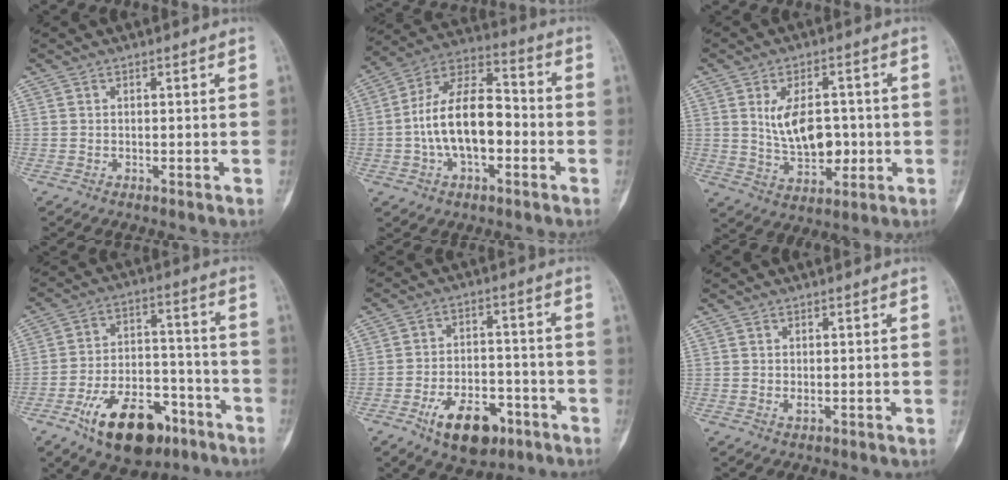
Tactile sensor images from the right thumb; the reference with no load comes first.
{"total": 16.3, "force": [-2.5, 8.9, 13.4], "torque": [-0.230, 0.043, -0.050]}
{"total": 10.9, "force": [0.7, 6.6, 8.6], "torque": [-0.122, -0.002, 0.026]}
{"total": 17.8, "force": [-10.0, 9.4, 11.3], "torque": [-0.161, 0.070, -0.156]}
{"total": 12.1, "force": [-6.4, 6.7, 7.8], "torque": [-0.103, 0.034, -0.098]}
{"total": 1.1, "force": [0.1, 0.7, 0.8], "torque": [-0.014, -0.003, 0.004]}